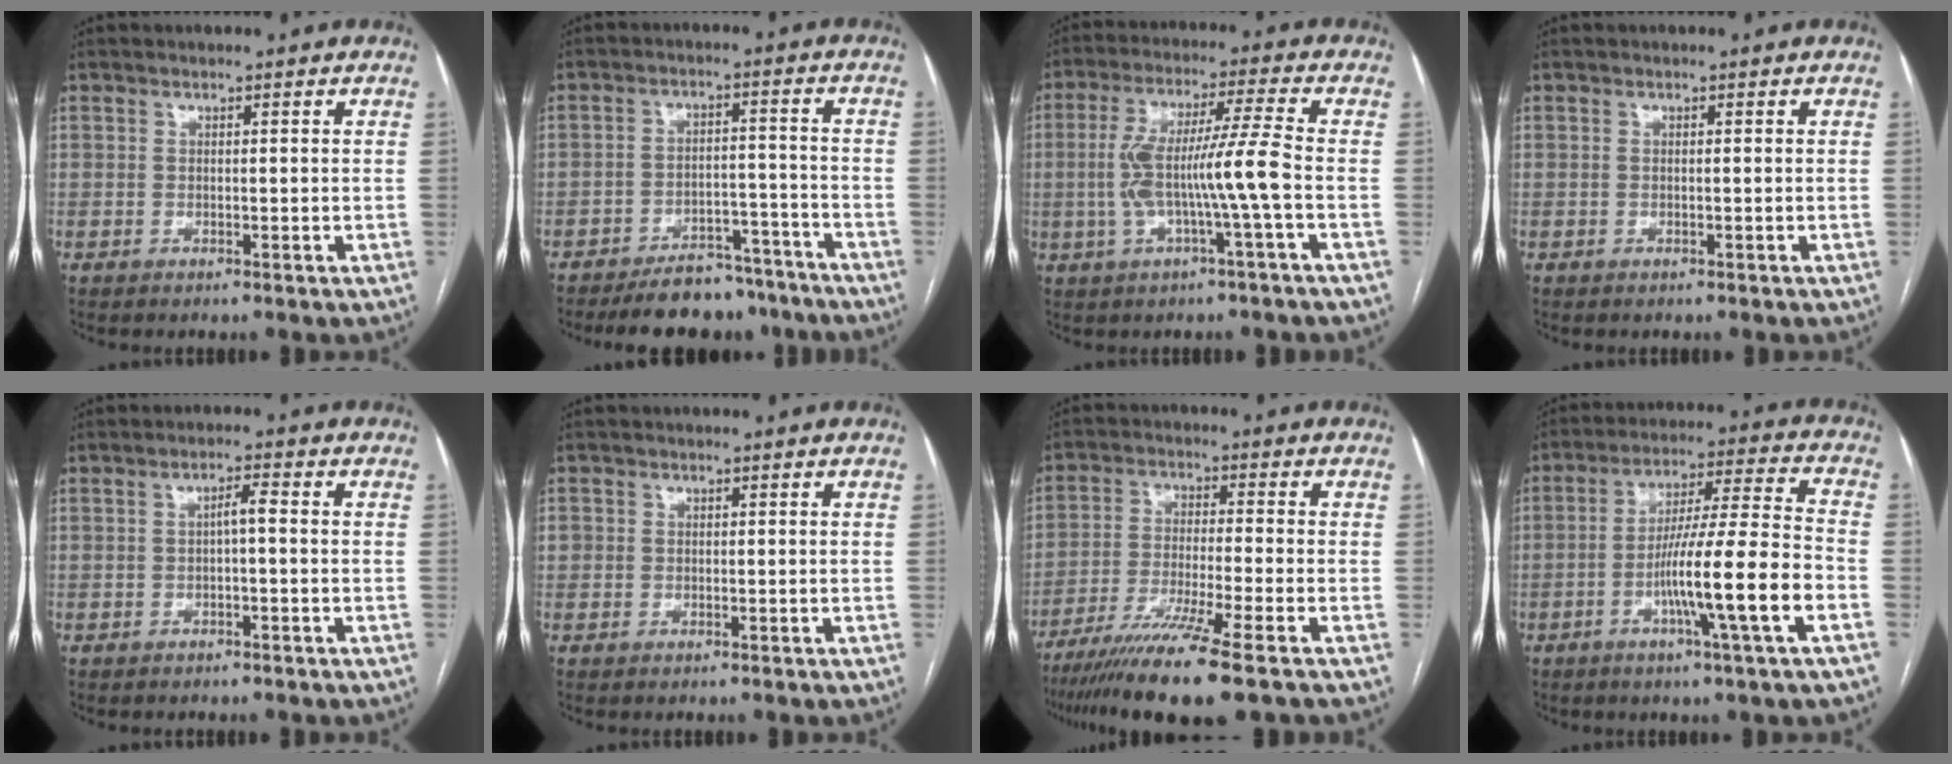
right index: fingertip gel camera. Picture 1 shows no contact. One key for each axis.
{"total": 11.4, "fx": -10.1, "fy": 4.3, "fz": 3.0, "tx": -0.021, "ty": 0.018, "tz": -0.143}
{"total": 10.0, "fx": -1.7, "fy": -0.5, "fz": 9.8, "tx": -0.196, "ty": 0.018, "tz": -0.031}
{"total": 0.0}
{"total": 2.0, "fx": -0.2, "fy": 0.2, "fz": 2.0, "tx": -0.033, "ty": 0.005, "tz": -0.003}
{"total": 1.0, "fx": 0.0, "fy": 1.0, "fz": 0.2, "tx": 0.005, "ty": 0.005, "tz": -0.002}
{"total": 12.4, "fx": -9.1, "fy": -1.5, "fz": 8.3, "tx": -0.146, "ty": -0.037, "tz": -0.149}
{"total": 14.2, "fx": -4.9, "fy": -1.0, "fz": 13.3, "tx": -0.229, "ty": 0.000, "tz": -0.086}